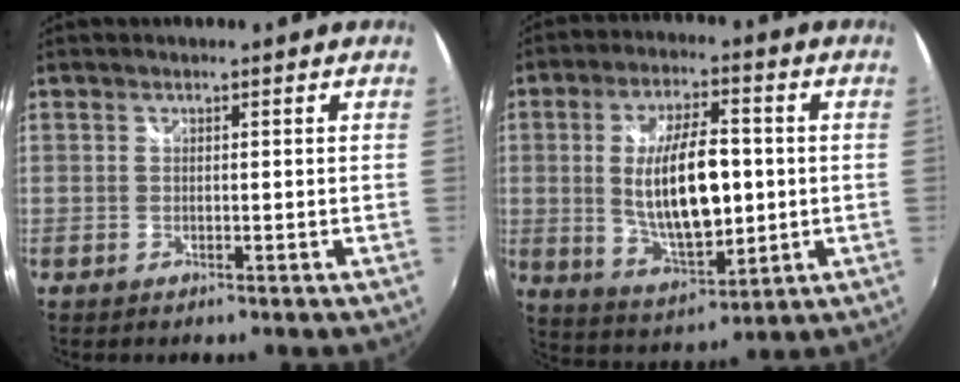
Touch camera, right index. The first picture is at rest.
{"total": 15.1, "force": [0.1, 6.3, 13.7], "torque": [-0.251, -0.008, 0.016]}